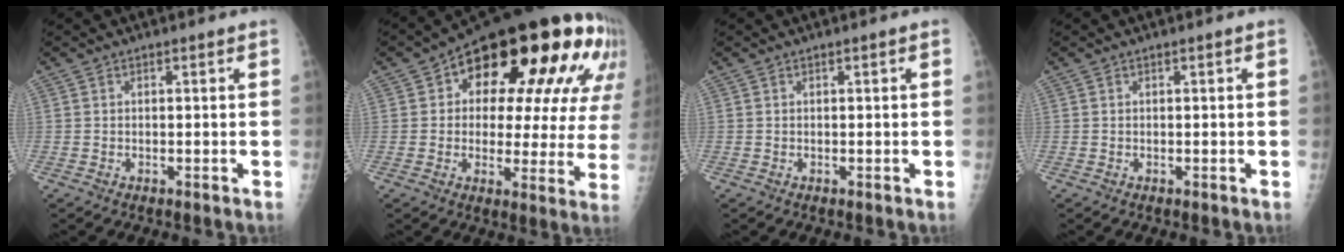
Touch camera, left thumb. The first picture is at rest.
{"total": 27.8, "force": [11.1, 13.2, 21.8], "torque": [-0.247, 0.017, 0.151]}
{"total": 0.0}
{"total": 0.0}